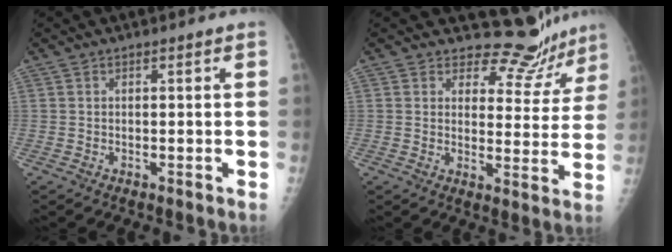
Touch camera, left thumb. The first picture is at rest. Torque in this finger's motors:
{"motor_torque": [-0.23, 0.12, -0.41, -0.24, -0.12]}